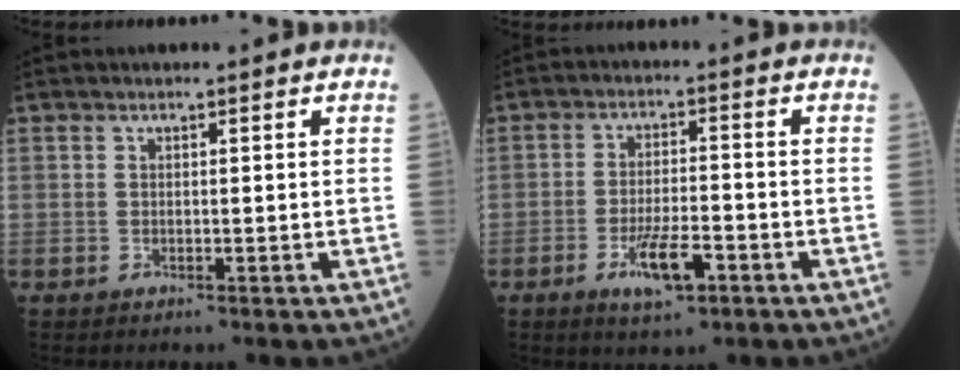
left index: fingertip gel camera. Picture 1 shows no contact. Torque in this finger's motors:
{"motor_torque": [1.19, 0.73, 0.35, 0.09]}